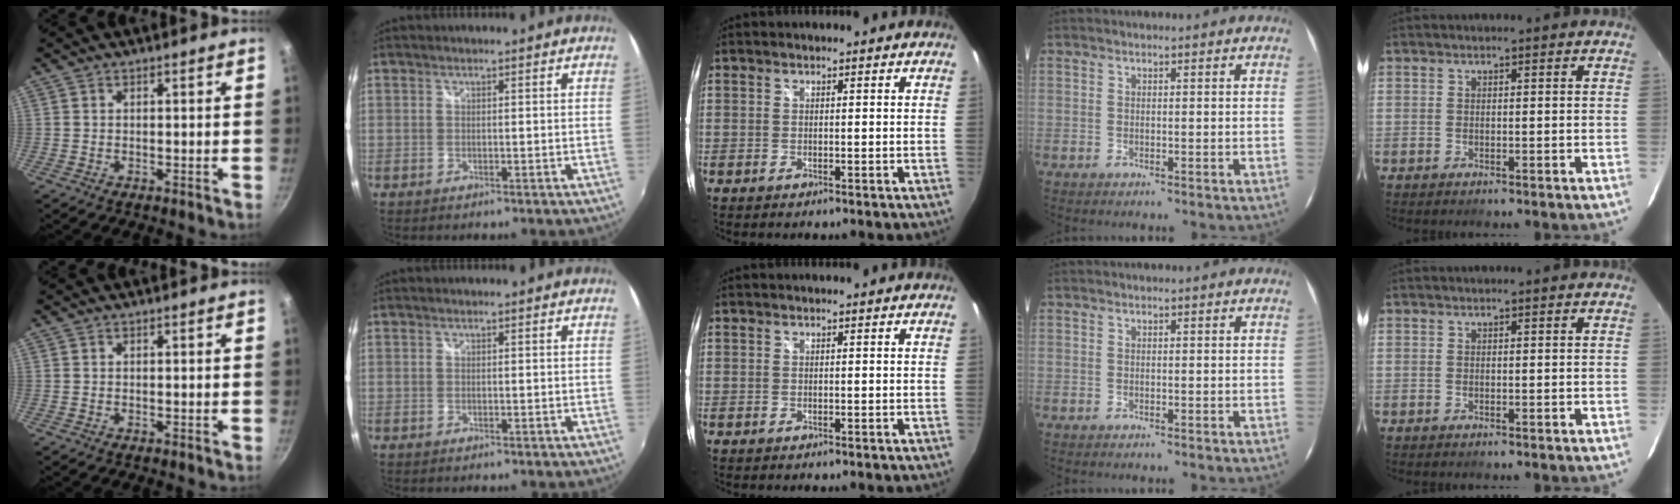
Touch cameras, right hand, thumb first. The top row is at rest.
{}